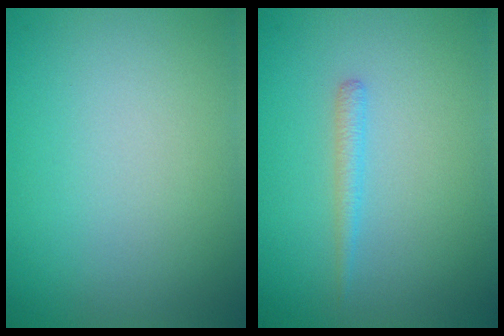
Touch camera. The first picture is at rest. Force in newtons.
{"total": 1.1, "press": 1.1, "slide": 0.1}